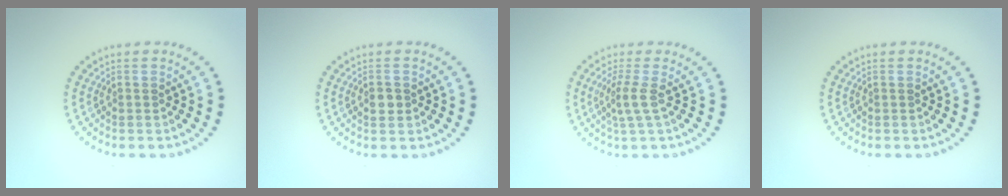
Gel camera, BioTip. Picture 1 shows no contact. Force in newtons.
{"total": 1.6, "press": 1.6, "slide": 0.3}
{"total": 2.2, "press": 1.5, "slide": 1.6}
{"total": 0.0}